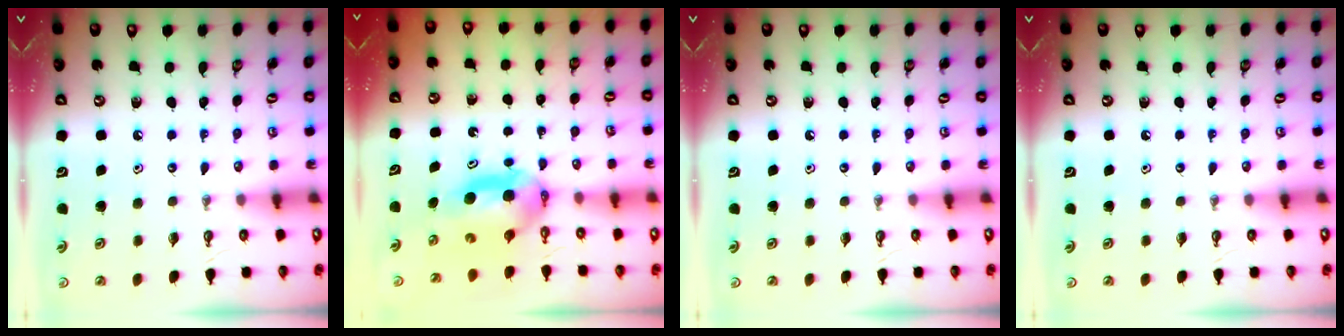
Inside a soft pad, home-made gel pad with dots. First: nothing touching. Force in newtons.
{"total": 6.7, "press": 5.5, "slide": 3.8}
{"total": 0.0}
{"total": 0.0}